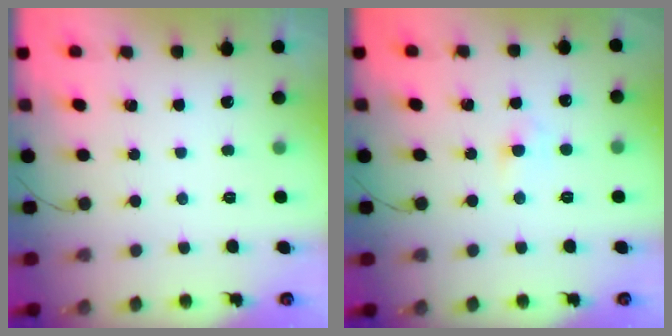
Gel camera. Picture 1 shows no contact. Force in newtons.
{"total": 2.4, "press": 2.2, "slide": 0.9}